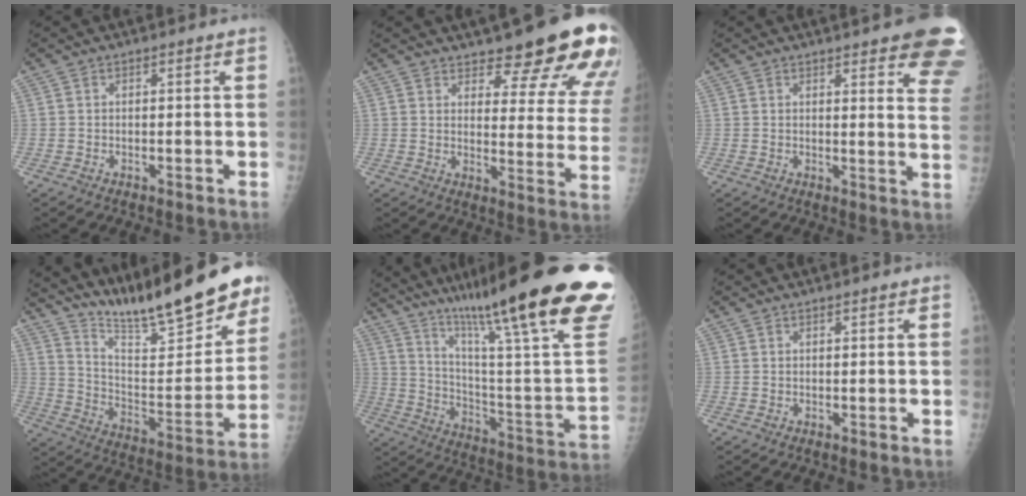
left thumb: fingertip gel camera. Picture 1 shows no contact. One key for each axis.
{"total": 18.5, "fx": 13.8, "fy": 5.2, "fz": 11.1, "tx": -0.102, "ty": -0.087, "tz": 0.167}
{"total": 15.8, "fx": 10.3, "fy": 3.9, "fz": 11.3, "tx": -0.112, "ty": -0.042, "tz": 0.105}
{"total": 23.5, "fx": 19.2, "fy": 4.0, "fz": 12.9, "tx": -0.170, "ty": -0.110, "tz": 0.307}
{"total": 35.7, "fx": 23.5, "fy": 4.3, "fz": 26.5, "tx": -0.307, "ty": -0.086, "tz": 0.350}
{"total": 0.6, "fx": 0.4, "fy": 0.1, "fz": 0.4, "tx": -0.006, "ty": -0.002, "tz": 0.008}